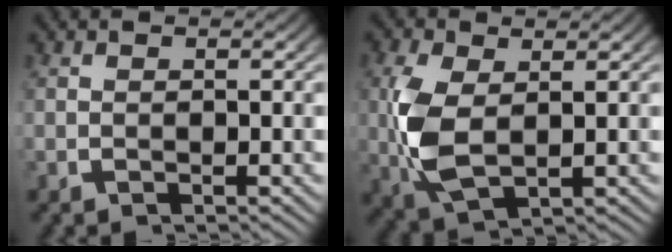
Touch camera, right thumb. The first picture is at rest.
{"total": 6.7, "force": [0.1, 4.3, 5.1], "torque": [-0.136, -0.022, 0.015]}